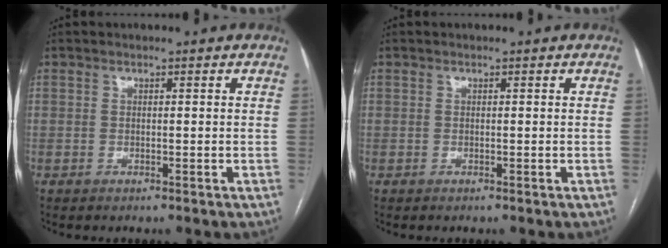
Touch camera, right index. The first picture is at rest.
{"total": 0.0}